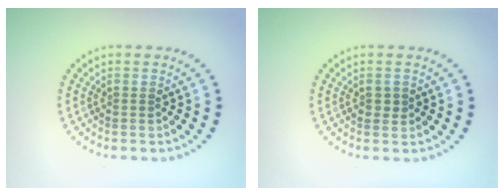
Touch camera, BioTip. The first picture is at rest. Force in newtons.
{"total": 1.2, "press": 1.2, "slide": 0.1}